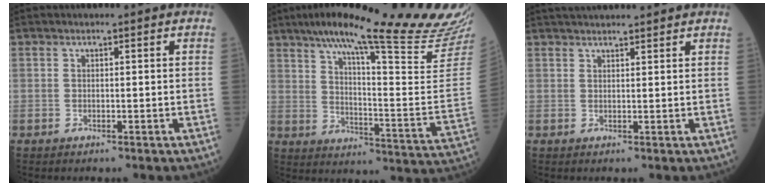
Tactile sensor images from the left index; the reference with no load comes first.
{"total": 28.4, "force": [24.2, 0.0, 14.8], "torque": [-0.226, -0.074, 0.316]}
{"total": 6.8, "force": [6.3, 0.4, 2.5], "torque": [-0.036, 0.035, 0.089]}